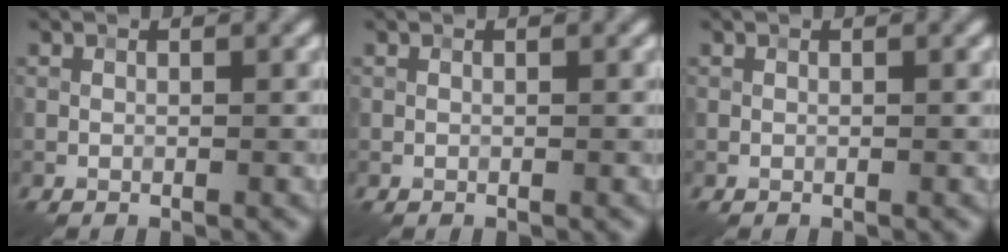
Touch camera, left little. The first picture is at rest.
{"total": 0.0}
{"total": 0.0}